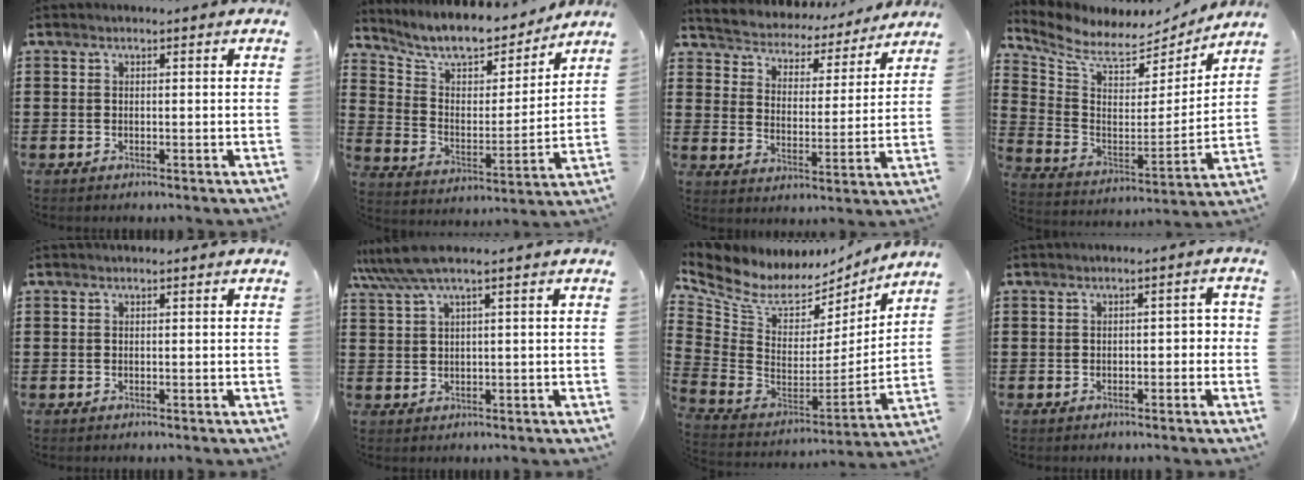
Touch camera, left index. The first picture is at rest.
{"total": 9.0, "force": [8.2, 1.9, 3.2], "torque": [-0.090, -0.055, 0.141]}
{"total": 3.9, "force": [3.8, 0.6, -0.3], "torque": [-0.021, -0.036, 0.057]}
{"total": 7.4, "force": [6.6, 2.2, 2.4], "torque": [-0.085, -0.054, 0.115]}
{"total": 0.0}
{"total": 3.9, "force": [2.2, -0.1, 3.2], "torque": [-0.074, -0.003, 0.035]}
{"total": 6.3, "force": [5.0, 3.4, 1.8], "torque": [-0.075, -0.047, 0.087]}
{"total": 1.7, "force": [-0.9, 0.9, 1.1], "torque": [-0.026, 0.006, -0.023]}